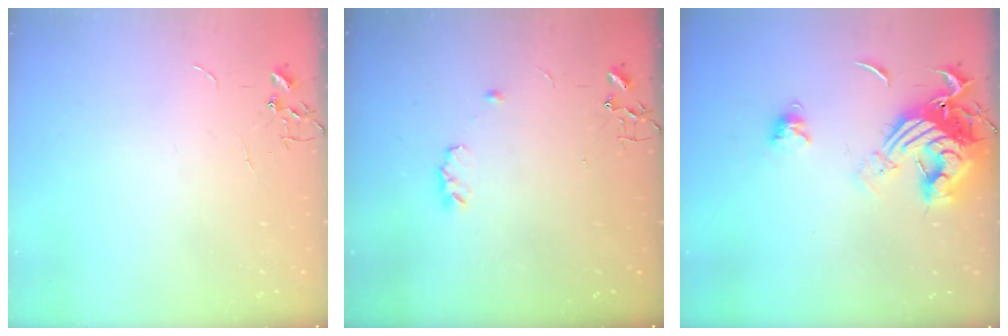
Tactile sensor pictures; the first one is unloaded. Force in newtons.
{"total": 5.0, "press": 5.0, "slide": 0.8}
{"total": 15.5, "press": 15.4, "slide": 1.8}